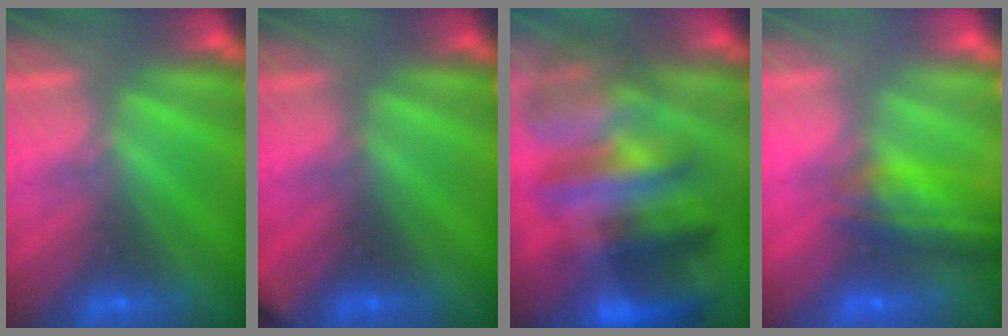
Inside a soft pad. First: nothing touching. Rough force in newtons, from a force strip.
{"total": 2.2}
{"total": 9.5}
{"total": 7.0}